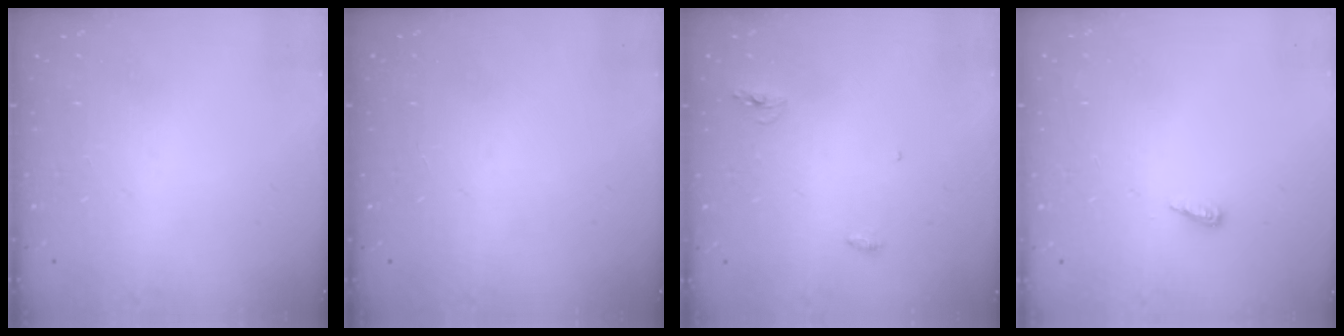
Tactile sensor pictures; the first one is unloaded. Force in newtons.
{"total": 0.0}
{"total": 7.7, "press": 4.3, "slide": 6.3}
{"total": 4.2, "press": 4.1, "slide": 0.4}